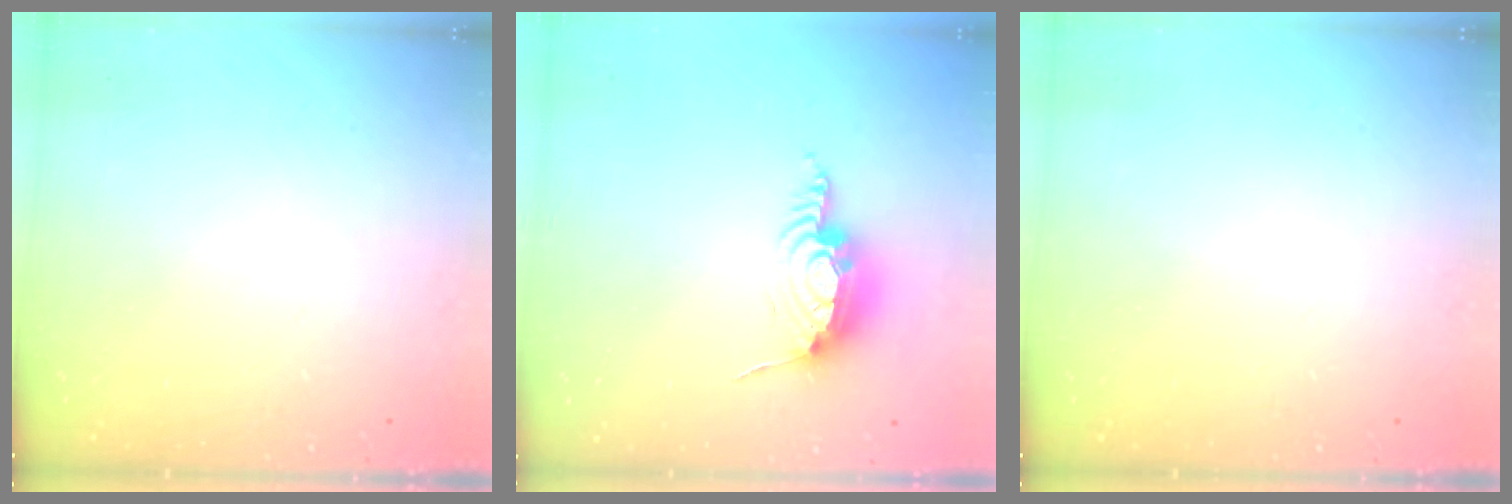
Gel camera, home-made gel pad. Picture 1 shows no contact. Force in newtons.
{"total": 12.9, "press": 12.9, "slide": 0.8}
{"total": 0.0}